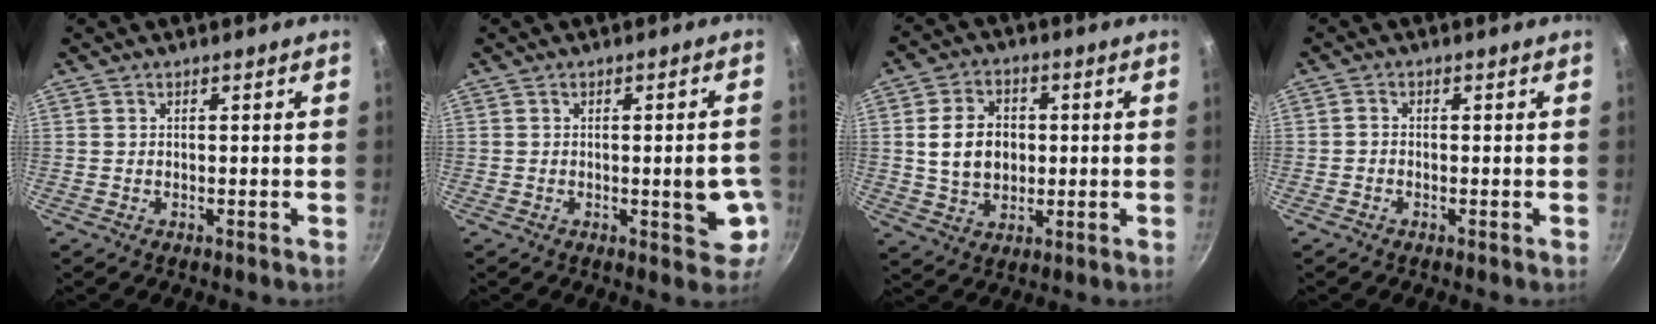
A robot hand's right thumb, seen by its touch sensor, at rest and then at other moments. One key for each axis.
{"total": 6.8, "fx": -1.2, "fy": 2.3, "fz": 6.3, "tx": -0.065, "ty": -0.001, "tz": -0.014}
{"total": 10.0, "fx": 0.7, "fy": 7.7, "fz": 6.4, "tx": -0.089, "ty": 0.006, "tz": 0.012}
{"total": 0.9, "fx": -0.5, "fy": 0.6, "fz": 0.4, "tx": -0.010, "ty": 0.005, "tz": -0.014}